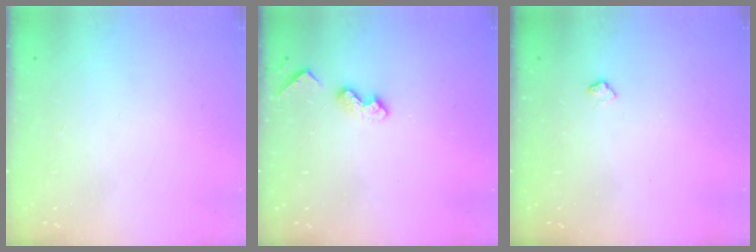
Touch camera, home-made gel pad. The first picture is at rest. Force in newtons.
{"total": 5.3, "press": 5.2, "slide": 0.8}
{"total": 4.5, "press": 4.5, "slide": 0.6}